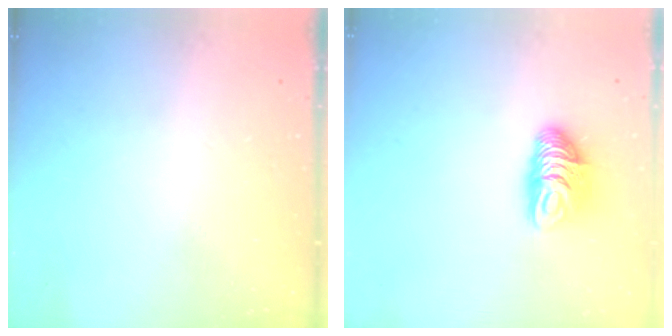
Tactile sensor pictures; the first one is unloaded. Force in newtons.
{"total": 9.4, "press": 9.4, "slide": 0.9}